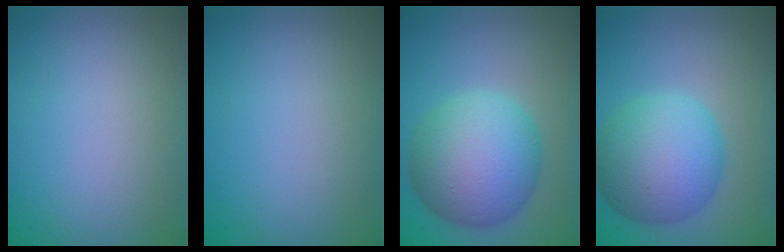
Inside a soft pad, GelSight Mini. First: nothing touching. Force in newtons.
{"total": 0.0}
{"total": 8.7, "press": 8.7, "slide": 0.2}
{"total": 7.7, "press": 7.7, "slide": 0.1}